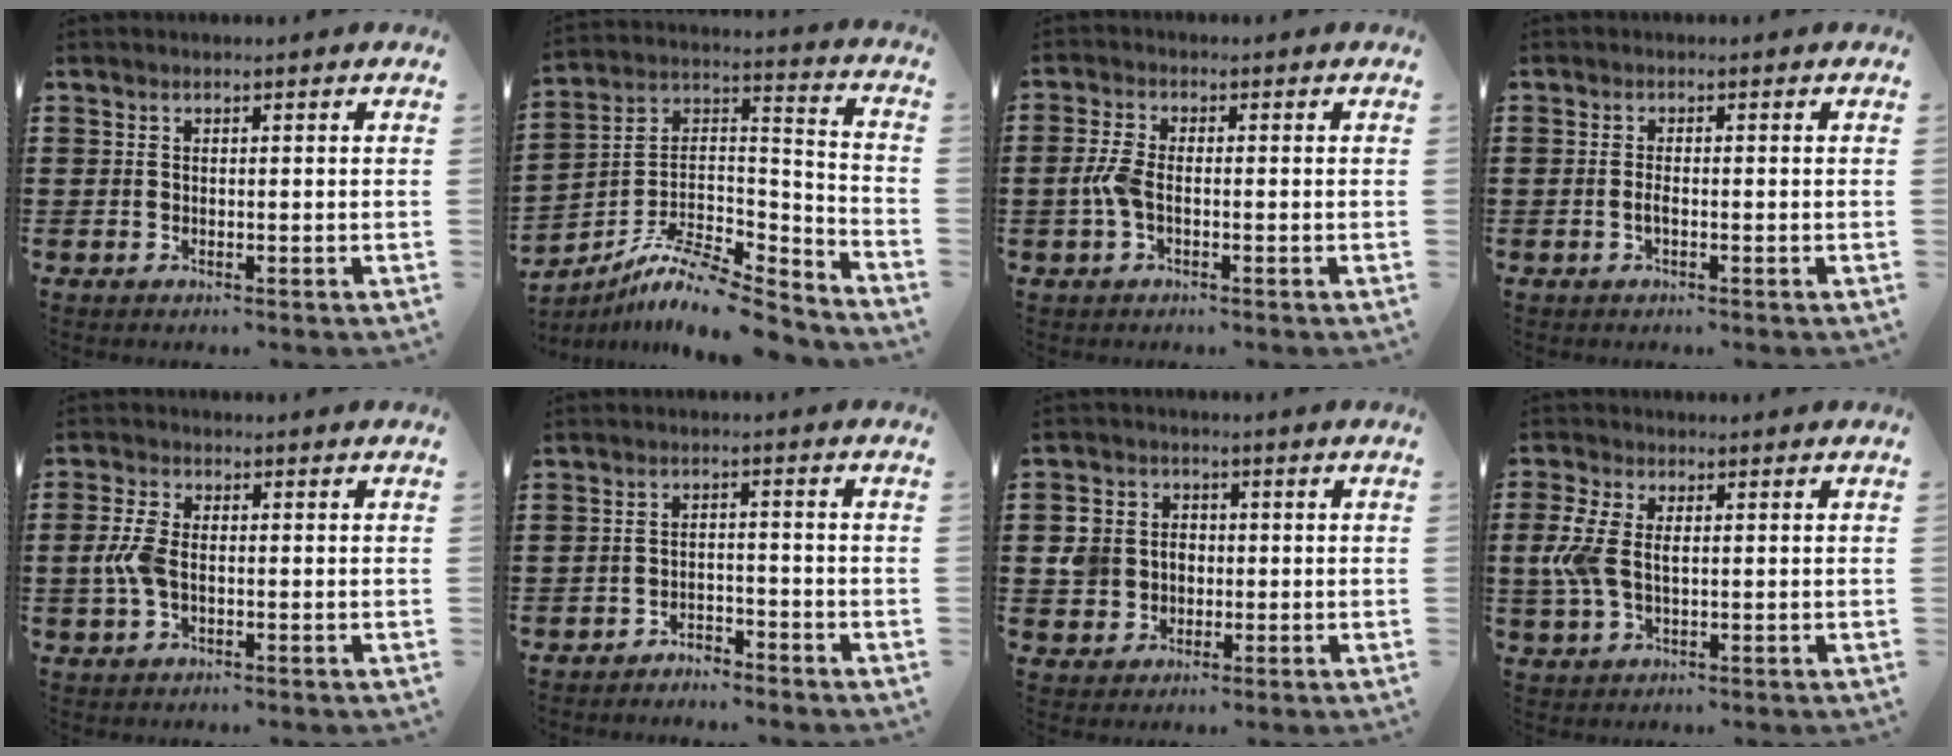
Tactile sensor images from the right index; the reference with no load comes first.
{"total": 9.7, "force": [-8.2, 2.2, 4.7], "torque": [-0.099, 0.006, -0.166]}
{"total": 3.8, "force": [-1.0, 1.6, 3.3], "torque": [-0.079, -0.001, -0.023]}
{"total": 1.4, "force": [-0.6, 0.3, 1.2], "torque": [-0.024, 0.000, -0.010]}
{"total": 4.4, "force": [-0.7, 2.4, 3.7], "torque": [-0.096, -0.006, -0.020]}
{"total": 2.8, "force": [-2.8, 0.2, -0.1], "torque": [-0.008, 0.000, -0.060]}
{"total": 5.2, "force": [-0.2, 4.9, 1.8], "torque": [-0.065, 0.012, -0.010]}
{"total": 6.0, "force": [0.2, 3.3, 5.0], "torque": [-0.132, -0.002, -0.006]}